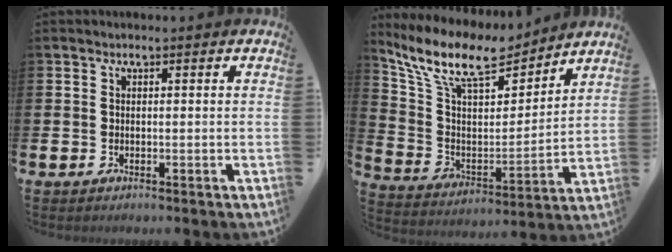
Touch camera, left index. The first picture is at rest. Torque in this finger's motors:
{"motor_torque": [1.07, -1.07, 0.30, 0.21]}